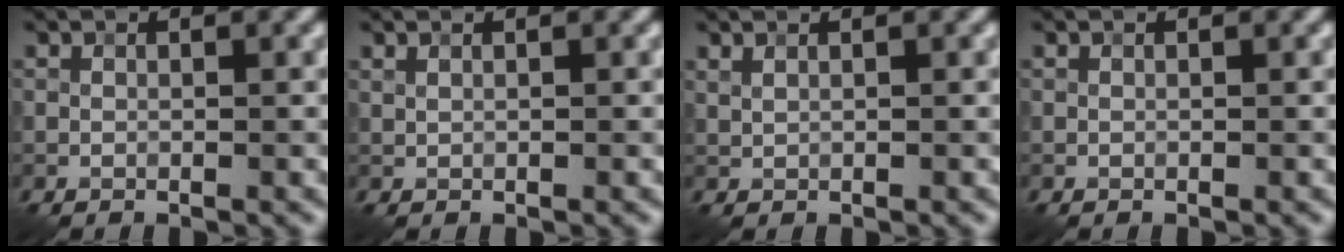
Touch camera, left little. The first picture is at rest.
{"total": 0.0}
{"total": 0.5, "force": [0.5, 0.0, 0.2], "torque": [-0.007, 0.001, 0.010]}
{"total": 0.0}